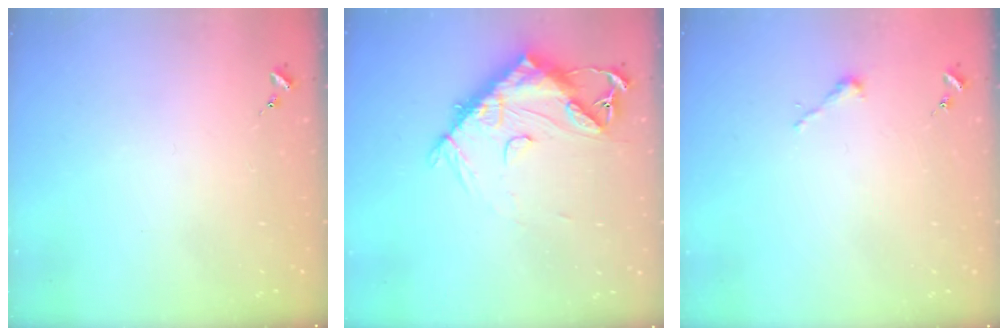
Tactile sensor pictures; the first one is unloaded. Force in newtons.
{"total": 14.3, "press": 14.2, "slide": 1.3}
{"total": 2.5, "press": 2.5, "slide": 0.2}